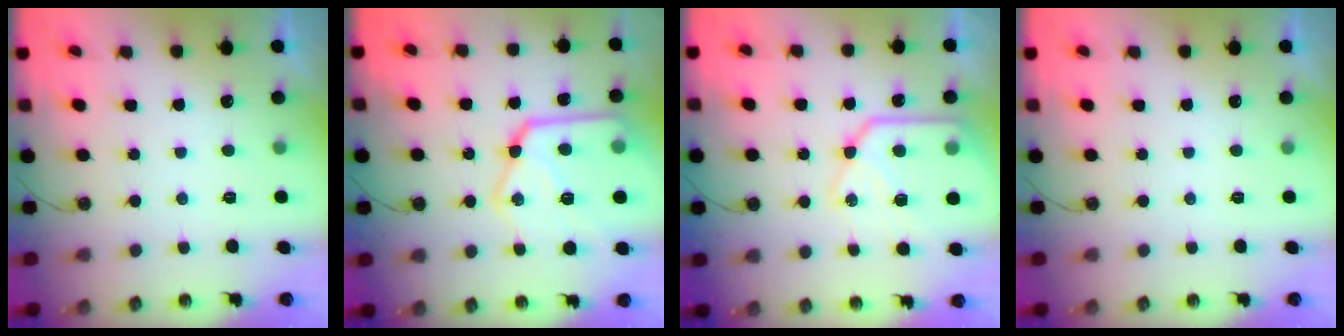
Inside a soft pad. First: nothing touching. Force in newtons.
{"total": 23.2, "press": 23.1, "slide": 2.1}
{"total": 17.5, "press": 17.5, "slide": 1.5}
{"total": 0.0}